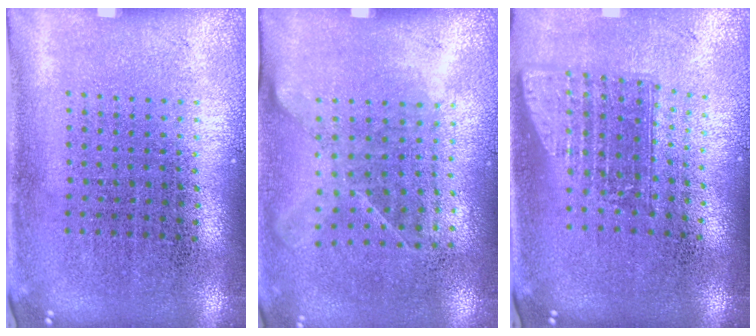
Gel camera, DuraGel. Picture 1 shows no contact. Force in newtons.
{"total": 1.2, "press": 0.9, "slide": 0.8}
{"total": 1.5, "press": 1.2, "slide": 0.9}